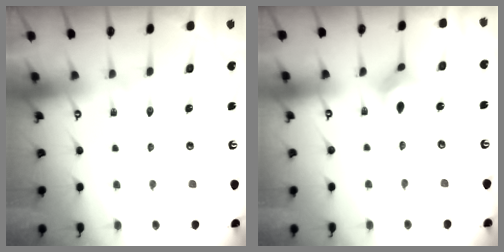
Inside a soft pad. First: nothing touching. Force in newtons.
{"total": 3.8, "press": 3.8, "slide": 0.1}